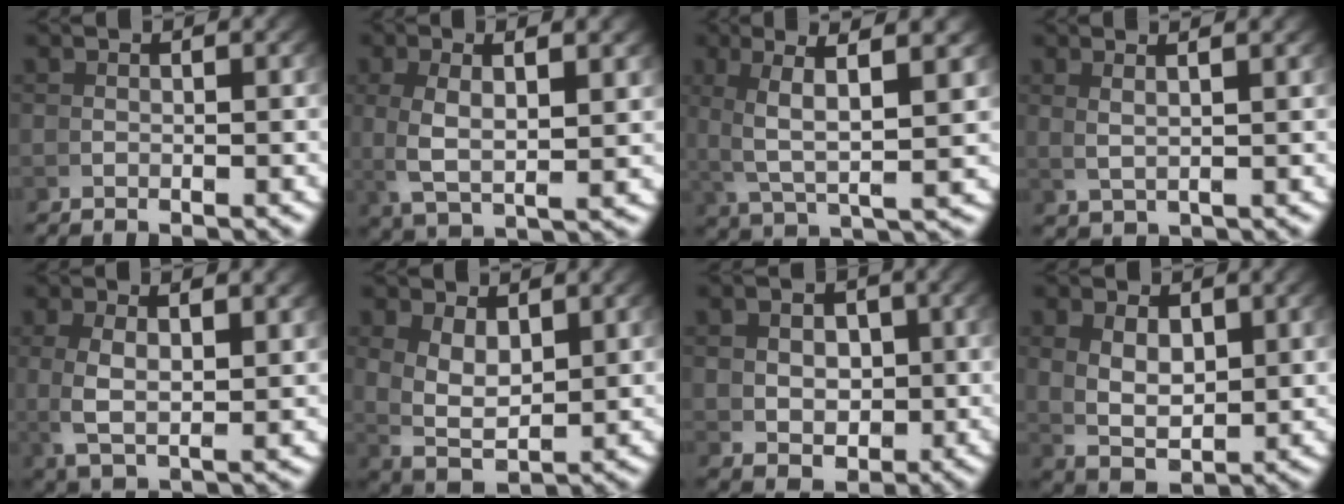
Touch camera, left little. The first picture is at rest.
{"total": 5.0, "force": [1.6, 1.5, 4.5], "torque": [-0.100, 0.002, 0.044]}
{"total": 5.7, "force": [2.1, 1.1, 5.2], "torque": [-0.088, 0.009, 0.044]}
{"total": 2.3, "force": [1.8, -0.4, 1.4], "torque": [-0.019, 0.008, 0.041]}
{"total": 4.5, "force": [1.2, 1.8, 4.0], "torque": [-0.095, -0.004, 0.037]}
{"total": 5.8, "force": [1.3, 3.7, 4.3], "torque": [-0.098, -0.023, 0.037]}
{"total": 3.5, "force": [0.3, 2.6, 2.4], "torque": [-0.033, -0.027, 0.025]}
{"total": 5.7, "force": [0.8, 3.6, 4.3], "torque": [-0.084, -0.019, 0.028]}